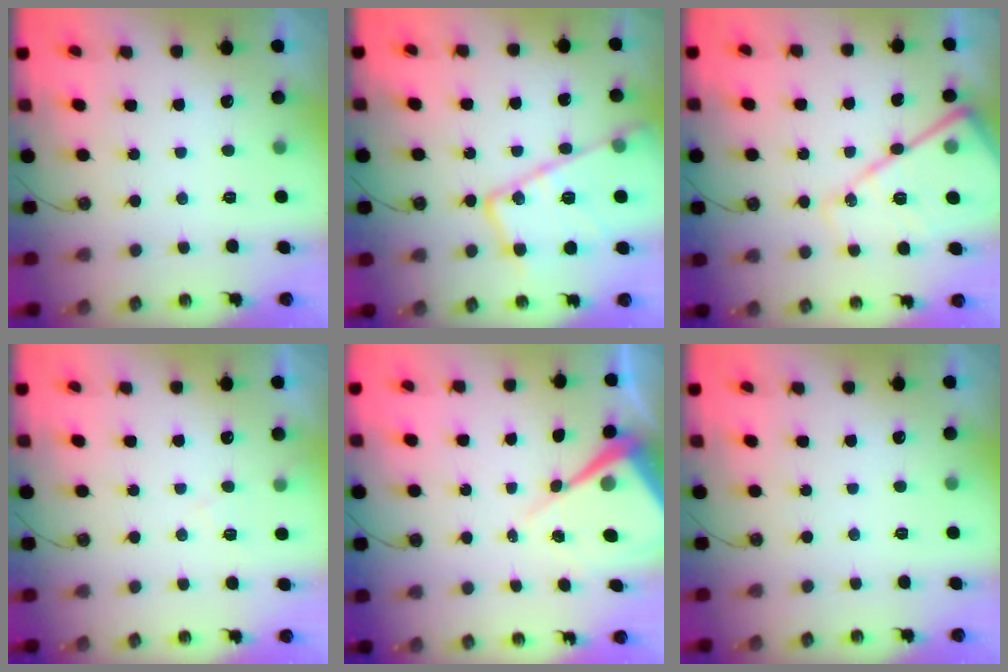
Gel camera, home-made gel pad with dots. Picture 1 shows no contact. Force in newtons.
{"total": 21.1, "press": 21.0, "slide": 2.3}
{"total": 17.2, "press": 17.1, "slide": 1.5}
{"total": 4.8, "press": 4.8, "slide": 0.7}
{"total": 9.6, "press": 9.6, "slide": 0.7}
{"total": 0.0}